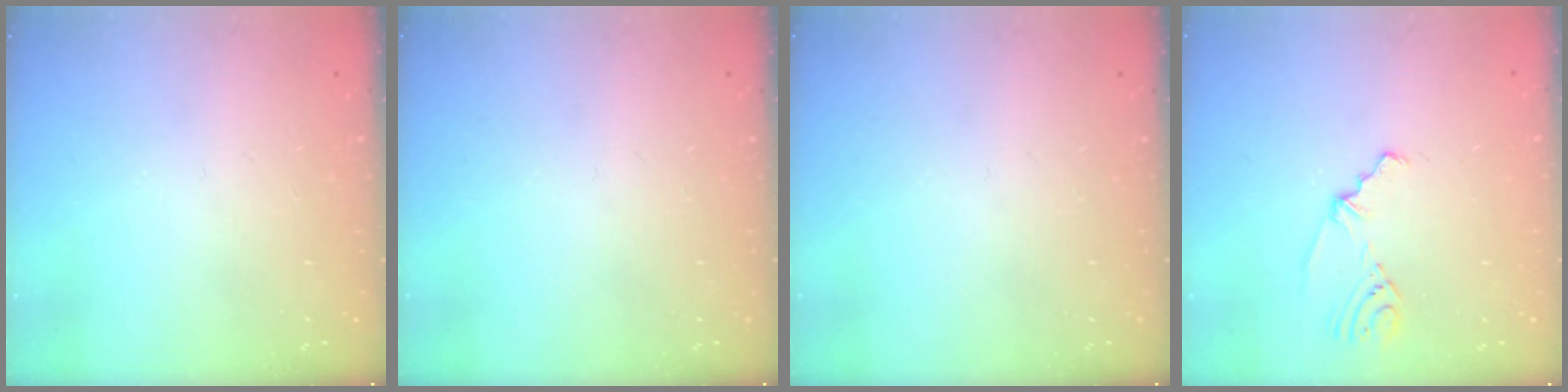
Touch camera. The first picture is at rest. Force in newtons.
{"total": 0.0}
{"total": 0.0}
{"total": 2.3, "press": 1.9, "slide": 1.4}